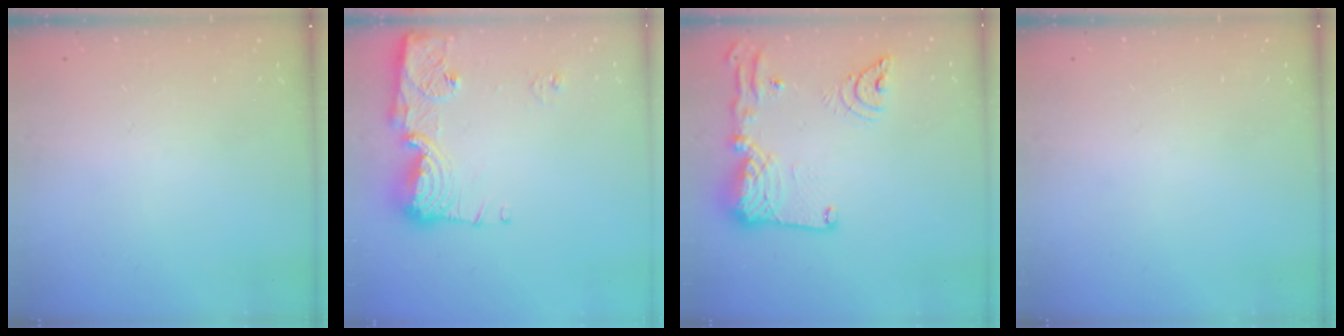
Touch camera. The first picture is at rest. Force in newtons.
{"total": 14.7, "press": 14.6, "slide": 1.6}
{"total": 20.1, "press": 19.9, "slide": 2.3}
{"total": 0.0}